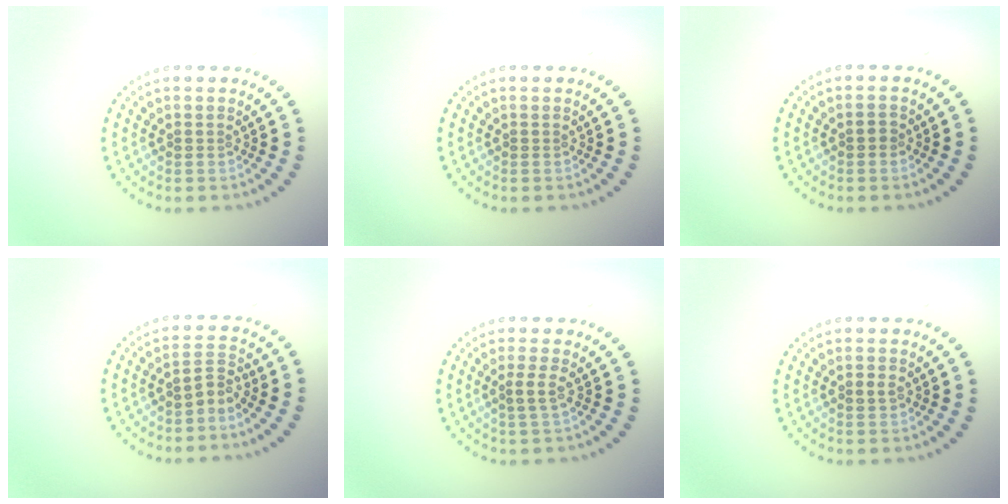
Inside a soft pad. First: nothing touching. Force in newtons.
{"total": 0.0}
{"total": 1.0, "press": 1.0, "slide": 0.2}
{"total": 2.1, "press": 1.4, "slide": 1.6}
{"total": 1.4, "press": 1.1, "slide": 0.8}
{"total": 1.1, "press": 1.0, "slide": 0.2}